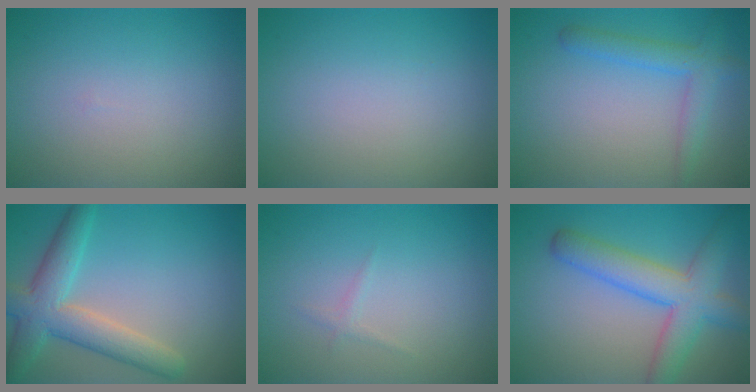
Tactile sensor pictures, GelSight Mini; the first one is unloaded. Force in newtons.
{"total": 0.0}
{"total": 2.9, "press": 2.9, "slide": 0.2}
{"total": 5.8, "press": 5.8, "slide": 0.4}
{"total": 0.6, "press": 0.6, "slide": 0.0}
{"total": 6.3, "press": 6.3, "slide": 0.3}